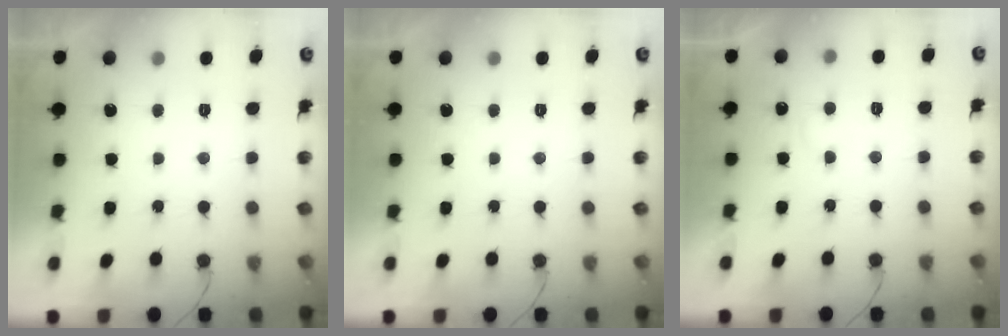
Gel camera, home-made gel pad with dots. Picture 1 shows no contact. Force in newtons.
{"total": 0.0}
{"total": 5.3, "press": 5.3, "slide": 0.3}